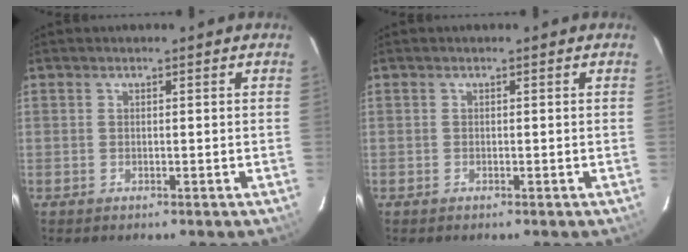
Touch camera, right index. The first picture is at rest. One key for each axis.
{"total": 0.0}